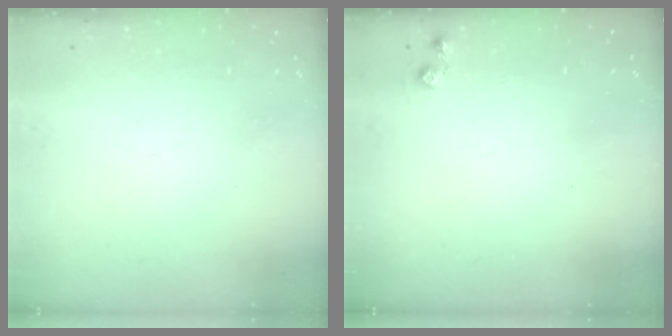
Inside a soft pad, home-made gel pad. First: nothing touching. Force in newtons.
{"total": 5.5, "press": 5.5, "slide": 0.7}